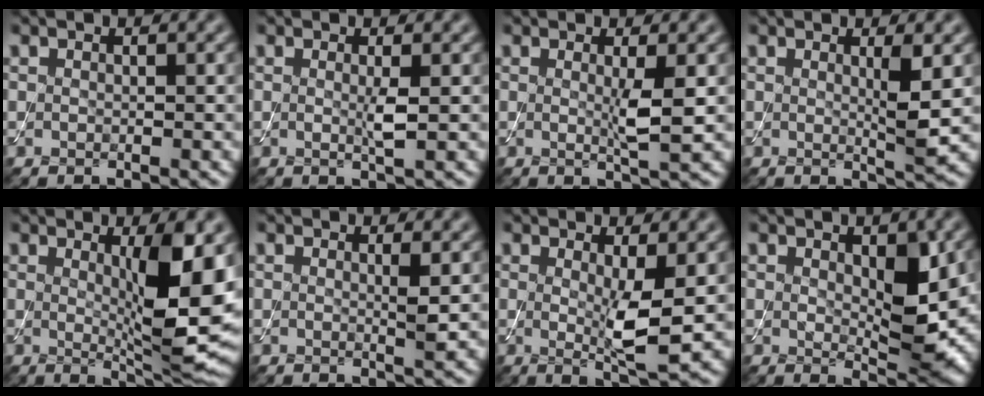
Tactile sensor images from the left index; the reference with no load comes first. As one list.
[{"total": 1.5, "force": [0.1, 0.1, 1.5], "torque": [-0.029, -0.003, 0.000]}, {"total": 2.5, "force": [0.2, 0.2, 2.5], "torque": [-0.046, -0.007, 0.001]}, {"total": 2.5, "force": [0.5, 0.3, 2.4], "torque": [-0.037, -0.009, 0.007]}, {"total": 8.5, "force": [1.1, 1.8, 8.2], "torque": [-0.116, -0.017, 0.026]}, {"total": 1.3, "force": [0.4, 0.1, 1.3], "torque": [-0.020, -0.003, 0.003]}, {"total": 4.0, "force": [0.2, 0.6, 3.9], "torque": [-0.069, -0.014, 0.008]}, {"total": 4.3, "force": [0.6, 1.9, 3.8], "torque": [-0.058, -0.008, 0.016]}]